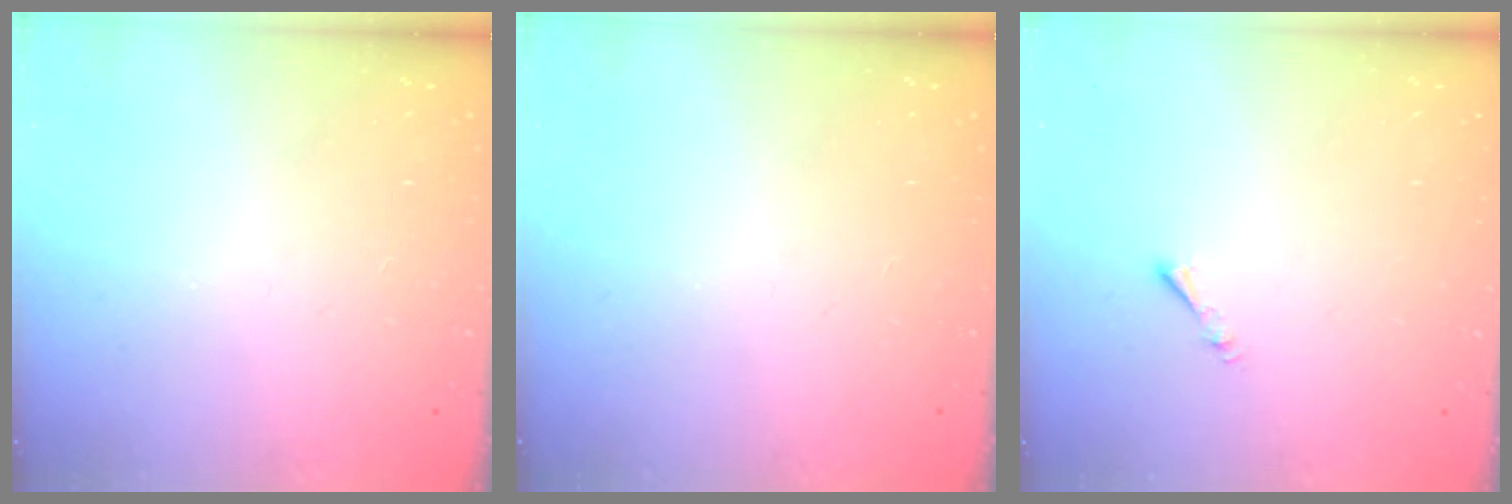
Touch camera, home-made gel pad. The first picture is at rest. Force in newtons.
{"total": 0.0}
{"total": 0.8, "press": 0.7, "slide": 0.3}